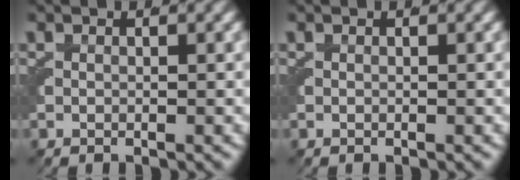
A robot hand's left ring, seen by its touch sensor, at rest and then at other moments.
{"total": 0.0}